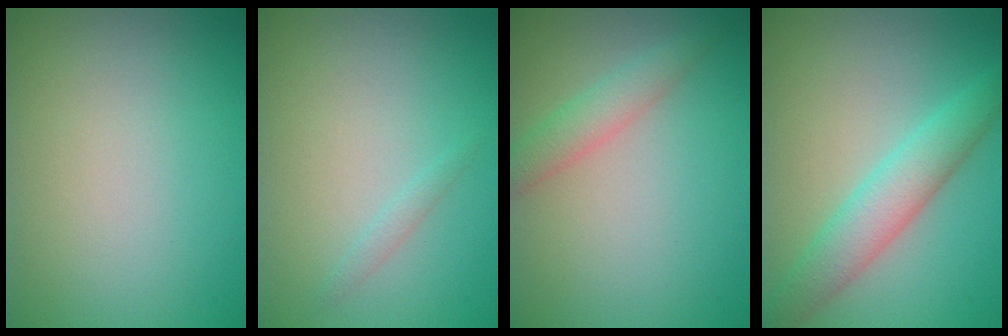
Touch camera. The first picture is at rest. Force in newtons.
{"total": 0.7, "press": 0.7, "slide": 0.0}
{"total": 2.3, "press": 2.3, "slide": 0.0}
{"total": 4.1, "press": 4.1, "slide": 0.1}